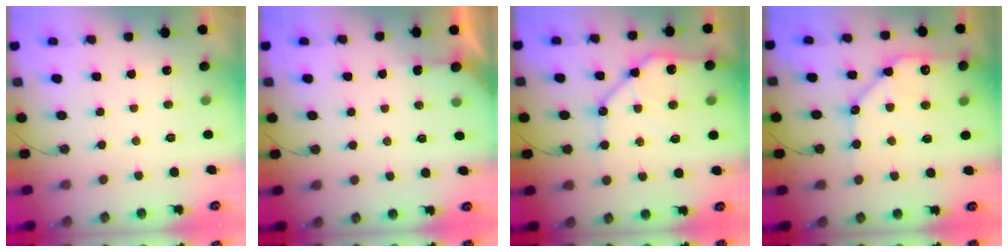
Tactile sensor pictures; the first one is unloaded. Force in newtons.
{"total": 2.5, "press": 2.5, "slide": 0.2}
{"total": 14.3, "press": 14.2, "slide": 2.0}
{"total": 13.8, "press": 13.7, "slide": 1.5}